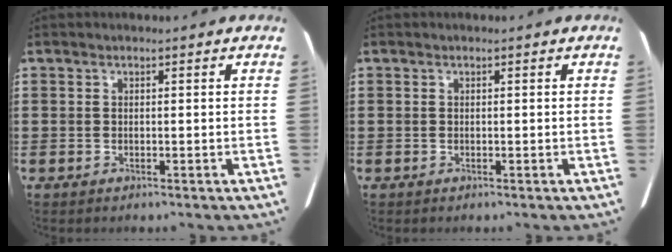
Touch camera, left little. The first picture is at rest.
{"total": 0.0}